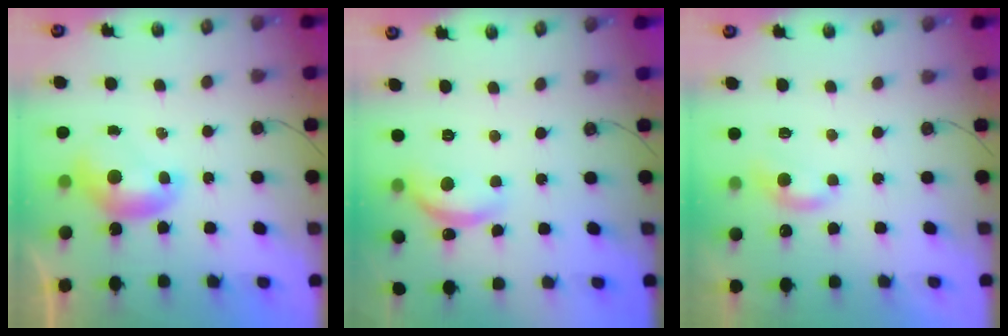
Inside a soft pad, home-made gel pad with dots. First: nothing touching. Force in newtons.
{"total": 7.4, "press": 7.4, "slide": 0.6}
{"total": 0.9, "press": 0.1, "slide": 0.9}